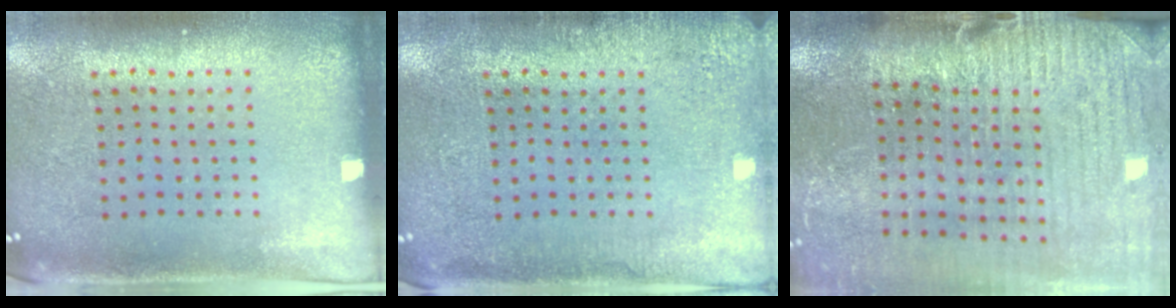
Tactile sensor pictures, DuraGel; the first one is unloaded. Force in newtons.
{"total": 2.5, "press": 2.4, "slide": 0.5}
{"total": 3.9, "press": 3.4, "slide": 1.9}